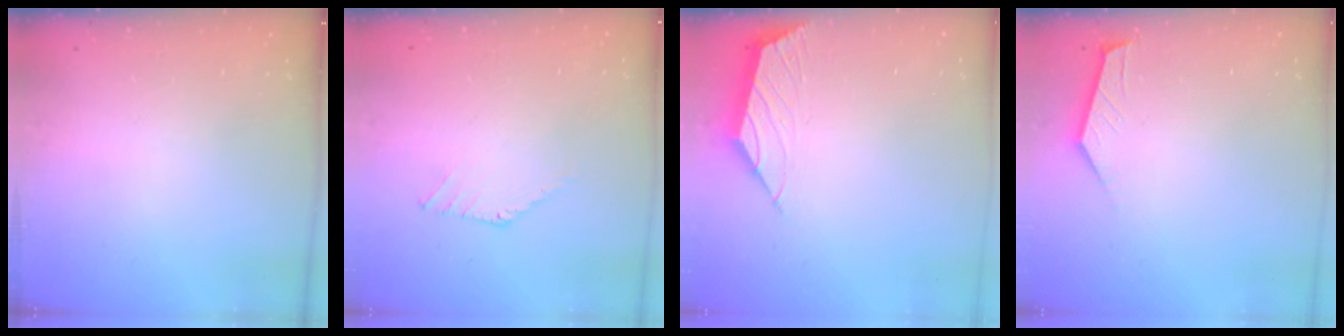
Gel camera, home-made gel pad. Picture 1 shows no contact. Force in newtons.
{"total": 0.0}
{"total": 1.4, "press": 1.3, "slide": 0.5}
{"total": 2.6, "press": 2.6, "slide": 0.4}